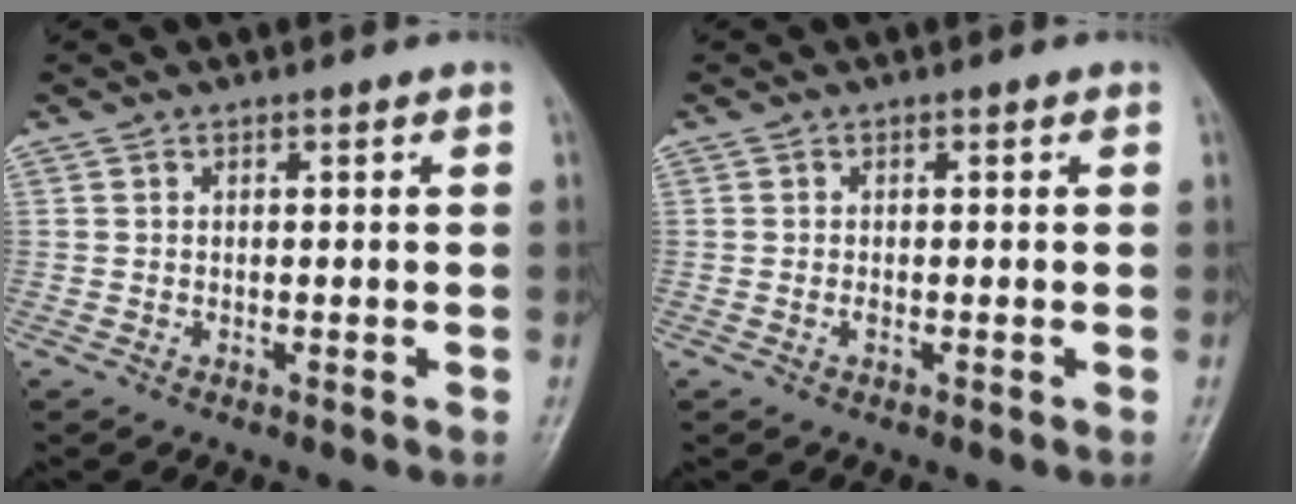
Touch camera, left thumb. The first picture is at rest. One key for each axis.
{"total": 0.7, "fx": -0.2, "fy": 0.4, "fz": 0.5, "tx": -0.010, "ty": -0.001, "tz": -0.004}